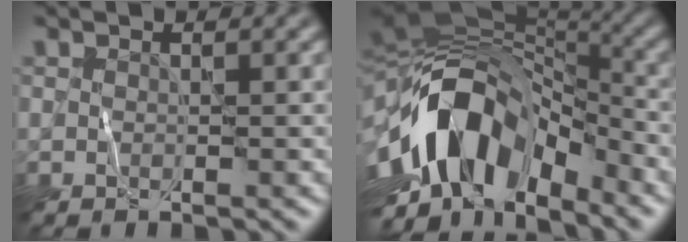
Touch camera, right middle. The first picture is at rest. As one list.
[{"total": 13.6, "force": [-4.6, 7.9, 10.0], "torque": [-0.169, 0.015, -0.091]}]